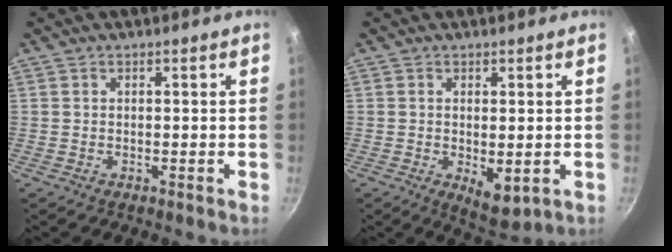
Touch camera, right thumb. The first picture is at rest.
{"total": 5.4, "force": [-0.6, 2.5, 4.7], "torque": [-0.065, -0.015, 0.002]}